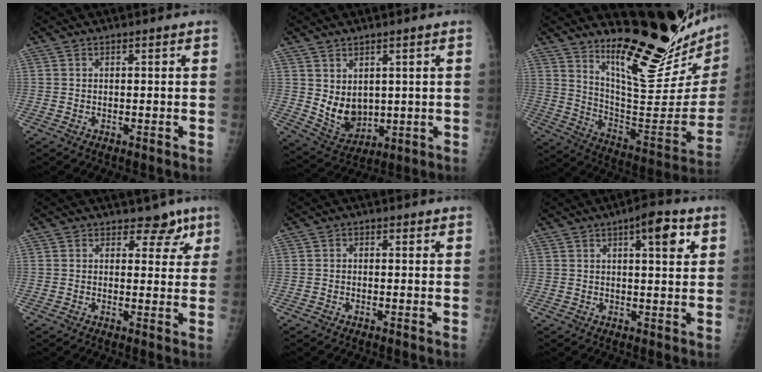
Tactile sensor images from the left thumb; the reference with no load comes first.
{"total": 7.6, "force": [1.3, 5.5, 5.1], "torque": [-0.064, -0.025, 0.050]}
{"total": 26.5, "force": [20.6, 5.1, 15.9], "torque": [-0.203, -0.177, 0.304]}
{"total": 4.5, "force": [3.0, 3.0, 1.7], "torque": [0.016, -0.012, 0.031]}
{"total": 0.6, "force": [-0.1, 0.4, 0.4], "torque": [0.000, 0.001, -0.008]}
{"total": 6.8, "force": [2.9, 2.1, 5.8], "torque": [-0.068, -0.007, 0.035]}